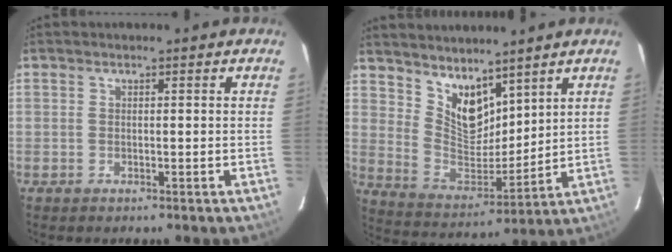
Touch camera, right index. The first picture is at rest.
{"total": 11.0, "force": [8.0, 5.4, 5.2], "torque": [-0.090, -0.009, 0.167]}